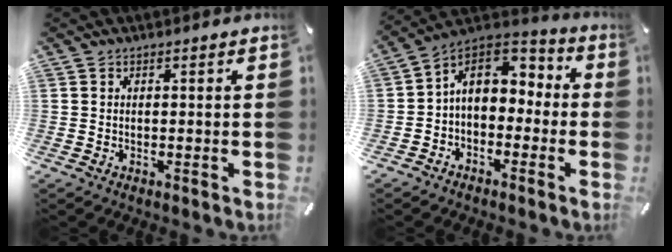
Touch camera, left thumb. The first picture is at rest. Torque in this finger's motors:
{"motor_torque": [0.35, 0.76, 0.77, 0.53, 0.12]}